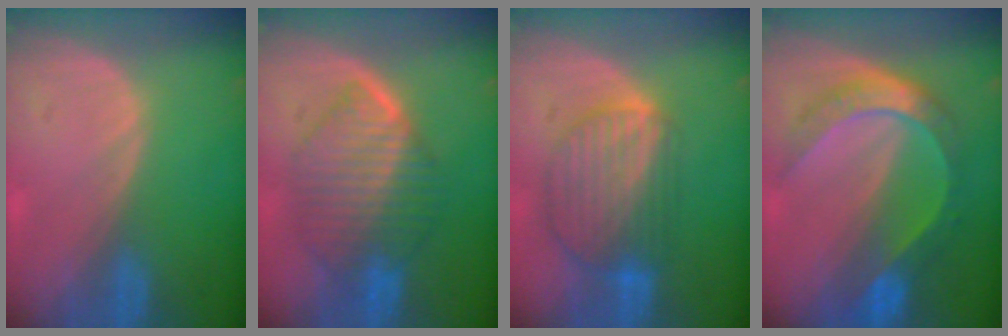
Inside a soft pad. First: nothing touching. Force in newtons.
{"total": 9.1, "press": 9.1, "slide": 0.5}
{"total": 8.9, "press": 7.7, "slide": 4.4}
{"total": 8.3, "press": 8.2, "slide": 0.8}